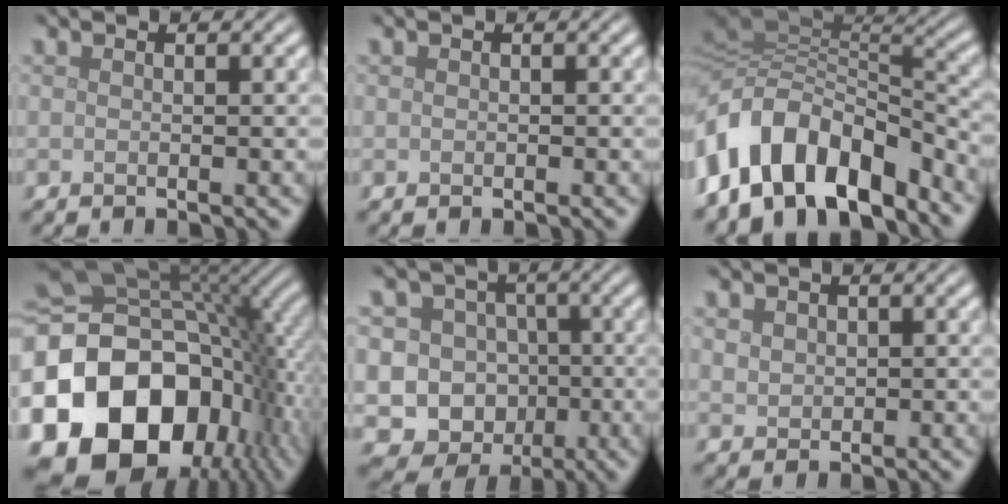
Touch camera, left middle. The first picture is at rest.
{"total": 0.0}
{"total": 11.6, "force": [-5.9, 6.7, 7.4], "torque": [-0.133, 0.011, -0.109]}
{"total": 20.6, "force": [-6.1, 14.4, 13.4], "torque": [-0.275, -0.042, -0.089]}
{"total": 12.7, "force": [-3.6, 11.7, 3.3], "torque": [-0.068, 0.006, -0.076]}
{"total": 1.3, "force": [0.5, 1.1, 0.4], "torque": [-0.009, -0.004, 0.014]}